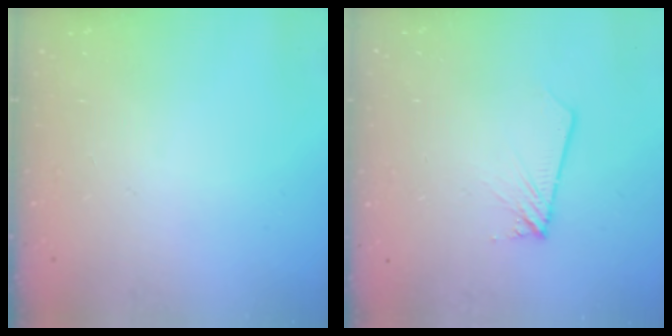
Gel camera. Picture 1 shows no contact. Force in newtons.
{"total": 1.9, "press": 1.9, "slide": 0.1}